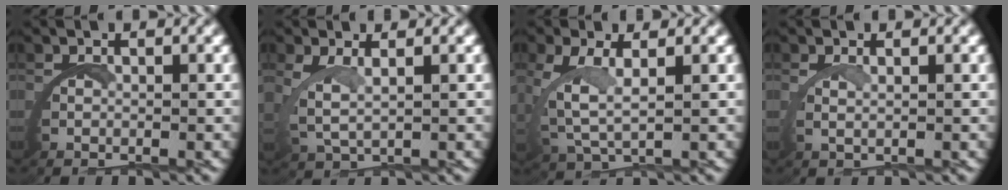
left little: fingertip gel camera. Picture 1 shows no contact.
{"total": 2.8, "force": [1.6, 1.0, 2.1], "torque": [-0.064, -0.006, 0.037]}
{"total": 3.5, "force": [1.5, 1.4, 2.9], "torque": [-0.084, -0.011, 0.038]}
{"total": 1.4, "force": [1.1, -0.4, 0.6], "torque": [-0.022, -0.001, 0.021]}